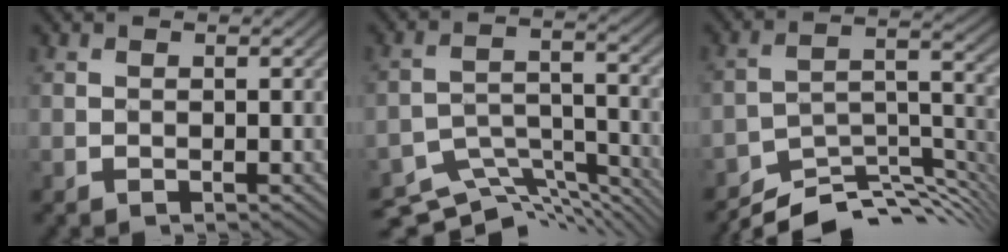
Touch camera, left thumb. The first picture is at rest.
{"total": 10.3, "force": [-9.4, 2.9, 3.1], "torque": [-0.061, -0.002, -0.146]}
{"total": 10.1, "force": [-8.6, 2.5, 4.8], "torque": [-0.085, -0.002, -0.145]}